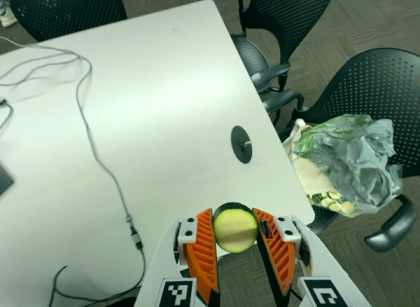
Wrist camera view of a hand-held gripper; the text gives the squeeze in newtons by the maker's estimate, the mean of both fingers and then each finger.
{"total": 8.3, "left": 7.9, "right": 8.7}